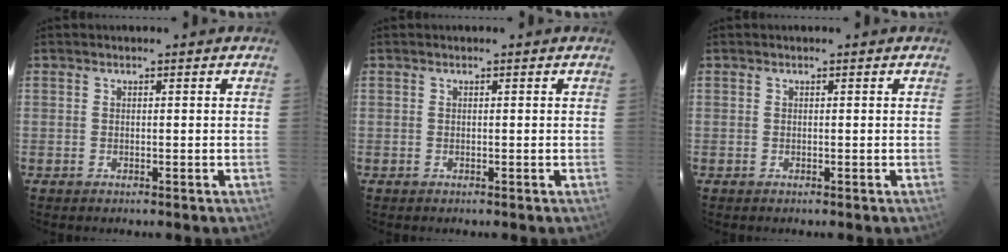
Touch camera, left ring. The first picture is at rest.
{"total": 0.0}
{"total": 0.0}